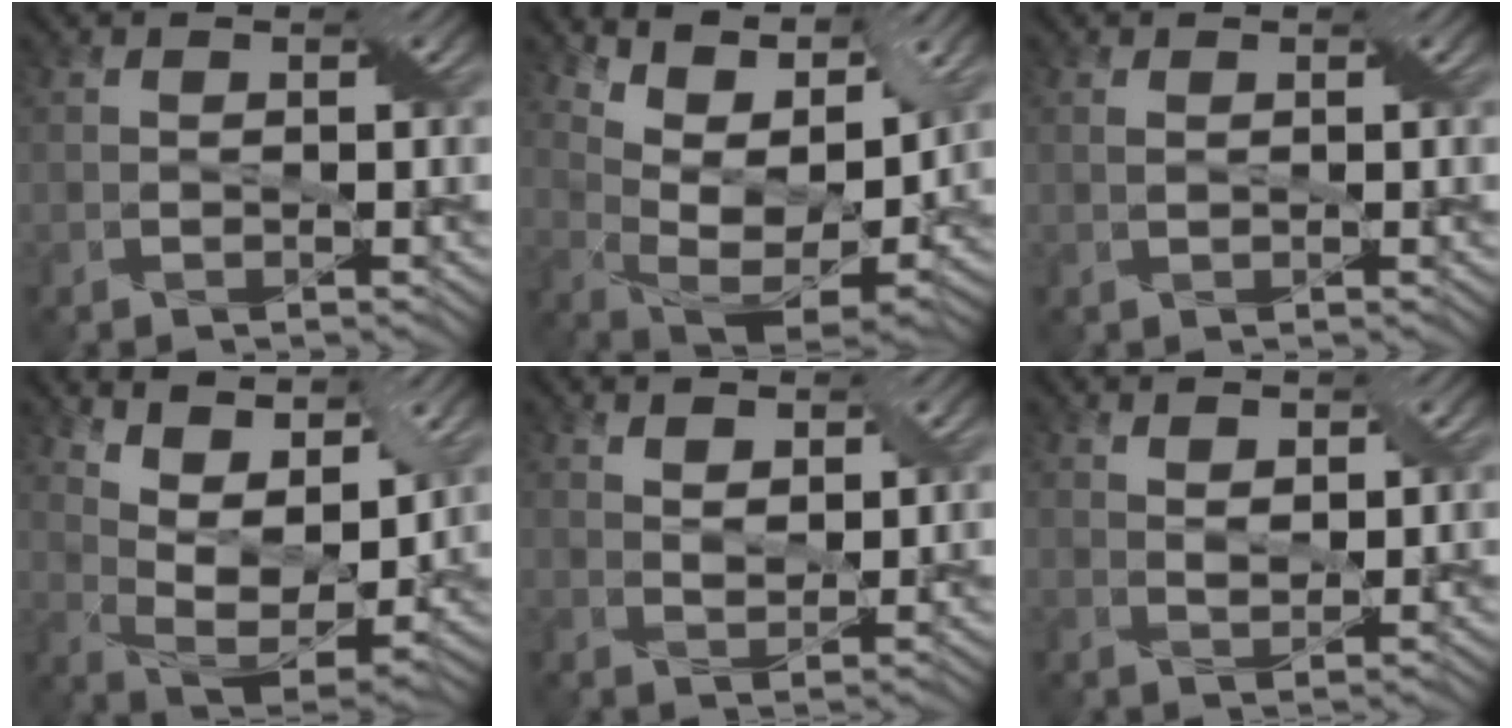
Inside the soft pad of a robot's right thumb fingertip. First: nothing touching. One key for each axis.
{"total": 12.6, "fx": 7.8, "fy": 4.8, "fz": 8.7, "tx": -0.176, "ty": 0.009, "tz": 0.127}
{"total": 0.7, "fx": 0.3, "fy": 0.3, "fz": 0.5, "tx": -0.015, "ty": 0.003, "tz": 0.007}
{"total": 11.4, "fx": 7.1, "fy": 4.4, "fz": 7.8, "tx": -0.169, "ty": 0.004, "tz": 0.117}
{"total": 2.9, "fx": 1.8, "fy": 1.3, "fz": 1.8, "tx": -0.038, "ty": -0.007, "tz": 0.036}
{"total": 2.5, "fx": 1.4, "fy": 1.1, "fz": 1.7, "tx": -0.033, "ty": -0.005, "tz": 0.031}